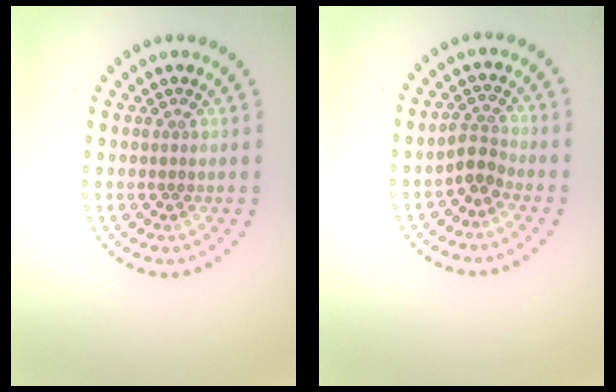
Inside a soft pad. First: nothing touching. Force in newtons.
{"total": 1.8, "press": 1.4, "slide": 1.2}